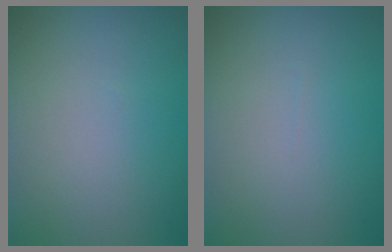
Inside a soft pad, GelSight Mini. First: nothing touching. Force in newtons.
{"total": 0.0}